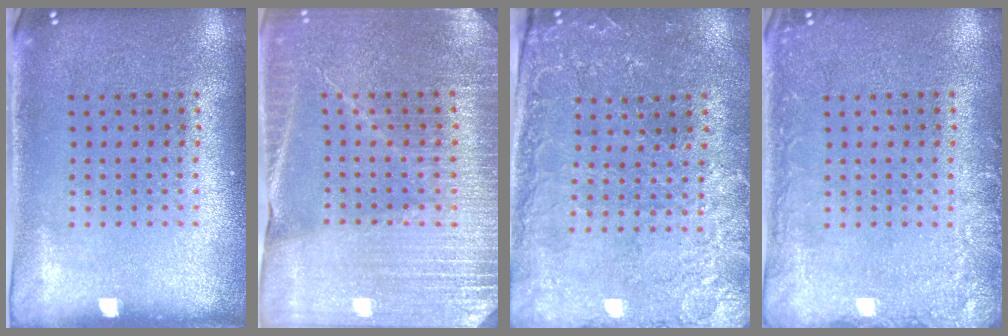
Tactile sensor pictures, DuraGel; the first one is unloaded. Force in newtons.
{"total": 3.4, "press": 3.3, "slide": 0.7}
{"total": 0.7, "press": 0.6, "slide": 0.4}
{"total": 2.2, "press": 2.1, "slide": 0.2}